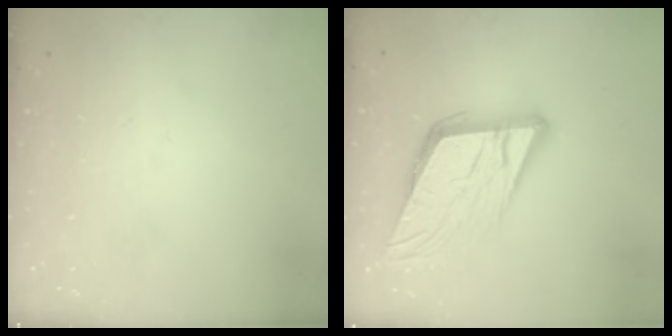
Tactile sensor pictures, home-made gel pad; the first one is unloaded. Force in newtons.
{"total": 13.7, "press": 13.5, "slide": 2.4}